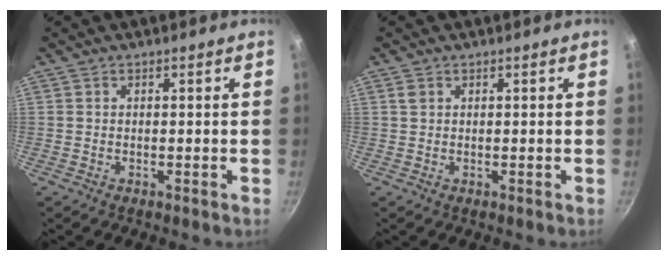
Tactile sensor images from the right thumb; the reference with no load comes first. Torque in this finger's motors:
{"motor_torque": [0.06, 0.21, 0.42, 0.17, -0.07]}